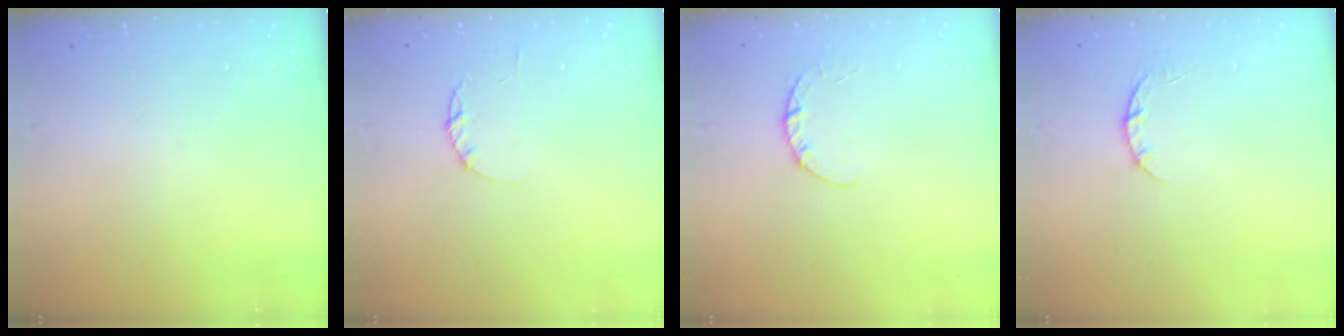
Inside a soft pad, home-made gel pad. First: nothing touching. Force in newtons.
{"total": 2.2, "press": 2.2, "slide": 0.4}
{"total": 2.7, "press": 2.7, "slide": 0.4}
{"total": 2.3, "press": 2.3, "slide": 0.3}